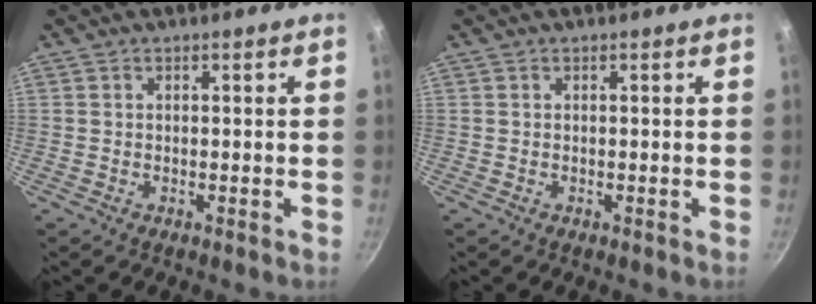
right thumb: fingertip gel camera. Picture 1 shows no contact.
{"total": 0.0}